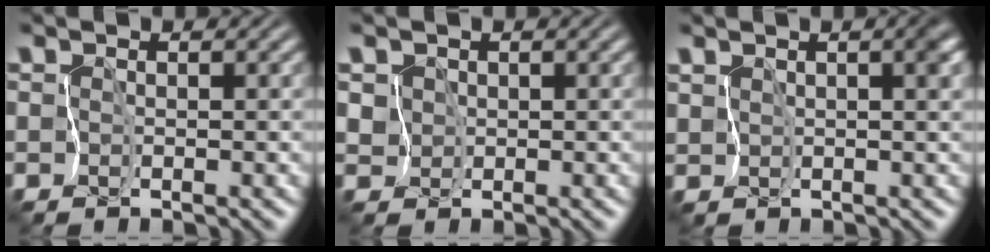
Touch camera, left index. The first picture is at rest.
{"total": 2.1, "force": [1.1, 1.7, 0.5], "torque": [-0.011, 0.009, 0.024]}
{"total": 2.5, "force": [0.9, 0.9, 2.1], "torque": [-0.028, 0.002, 0.018]}